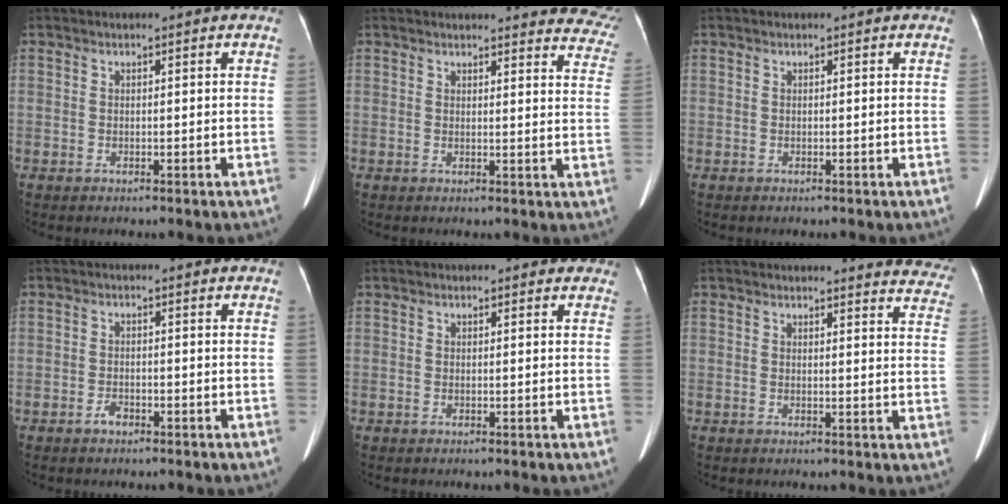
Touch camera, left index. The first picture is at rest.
{"total": 15.2, "force": [14.6, 3.1, 2.4], "torque": [0.023, -0.069, 0.118]}
{"total": 0.0}
{"total": 1.5, "force": [-1.1, 0.8, 0.7], "torque": [-0.013, 0.002, -0.018]}
{"total": 1.5, "force": [1.0, 1.0, 0.3], "torque": [0.005, 0.006, 0.003]}
{"total": 9.4, "force": [9.3, 1.4, 0.6], "torque": [0.036, -0.061, 0.060]}